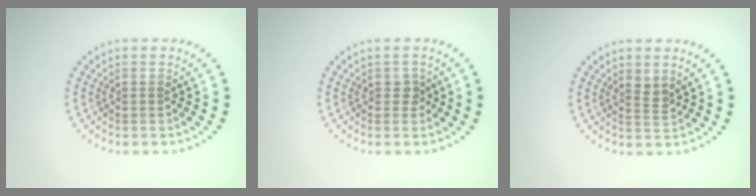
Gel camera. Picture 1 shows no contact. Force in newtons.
{"total": 0.9, "press": 0.9, "slide": 0.3}
{"total": 1.3, "press": 1.0, "slide": 0.8}